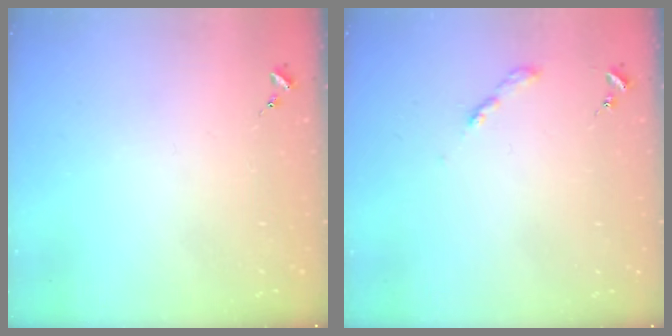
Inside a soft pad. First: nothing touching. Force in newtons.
{"total": 2.6, "press": 2.6, "slide": 0.3}